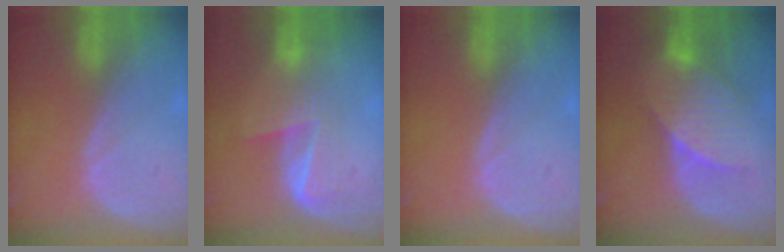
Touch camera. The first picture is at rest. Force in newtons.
{"total": 7.0, "press": 5.7, "slide": 4.0}
{"total": 0.0}
{"total": 7.2, "press": 7.1, "slide": 1.1}